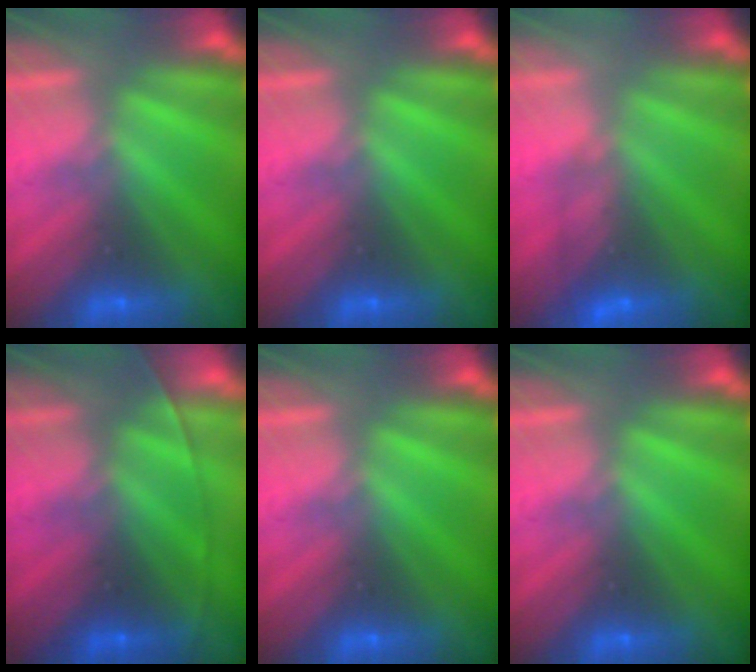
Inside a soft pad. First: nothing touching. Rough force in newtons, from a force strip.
{"total": 0.0}
{"total": 4.7}
{"total": 1.5}
{"total": 0.0}
{"total": 0.0}